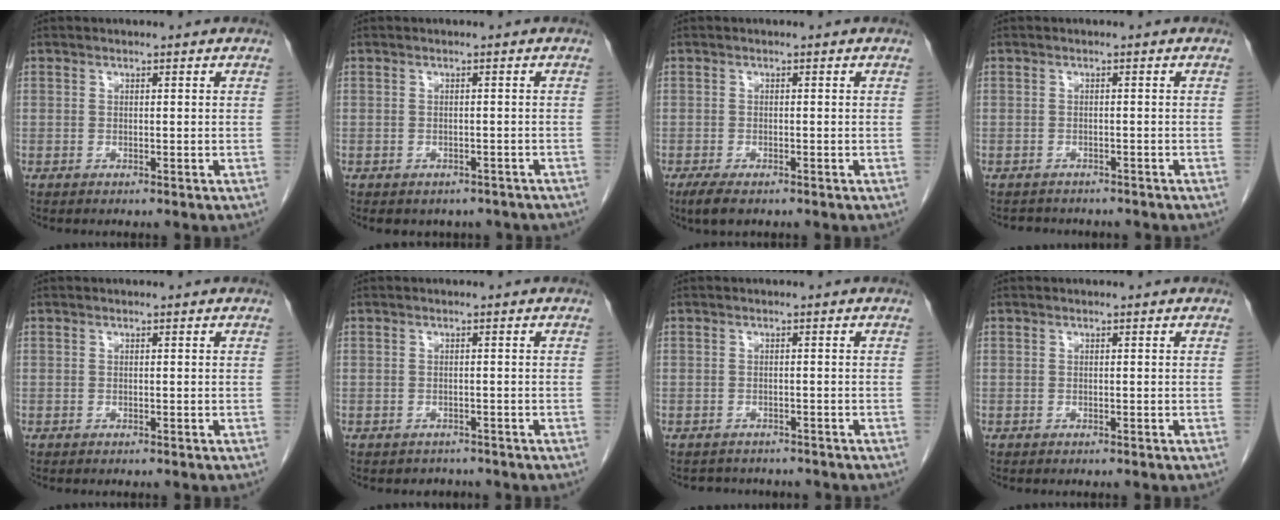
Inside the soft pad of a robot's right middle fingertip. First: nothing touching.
{"total": 5.9, "force": [-4.8, 3.1, 1.3], "torque": [-0.011, 0.008, -0.050]}
{"total": 3.3, "force": [-2.2, 1.0, 2.2], "torque": [-0.045, -0.008, -0.034]}
{"total": 4.6, "force": [-4.1, 1.8, 0.9], "torque": [-0.013, 0.001, -0.051]}
{"total": 0.0}
{"total": 2.1, "force": [-1.7, 1.0, -0.3], "torque": [-0.002, 0.000, -0.029]}
{"total": 3.8, "force": [-3.4, 1.7, 0.5], "torque": [-0.007, 0.003, -0.041]}
{"total": 0.0}